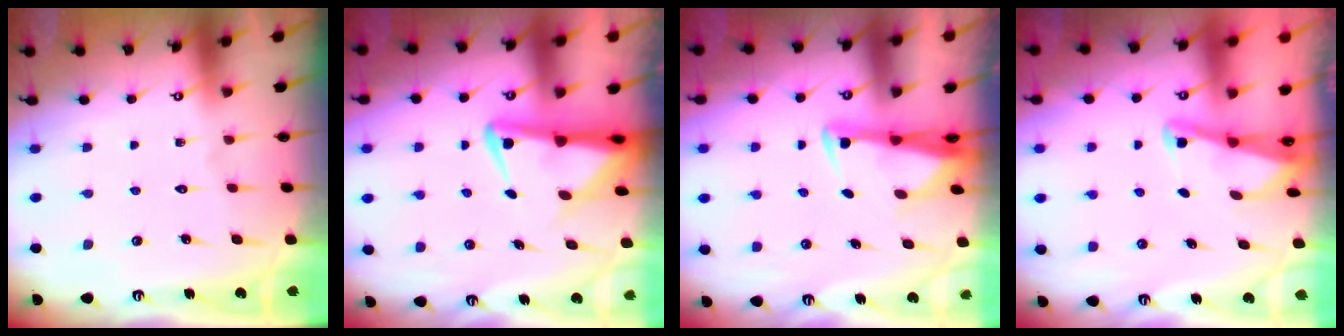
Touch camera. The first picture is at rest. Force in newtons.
{"total": 5.4, "press": 5.3, "slide": 0.8}
{"total": 2.9, "press": 2.9, "slide": 0.6}
{"total": 2.3, "press": 2.3, "slide": 0.3}